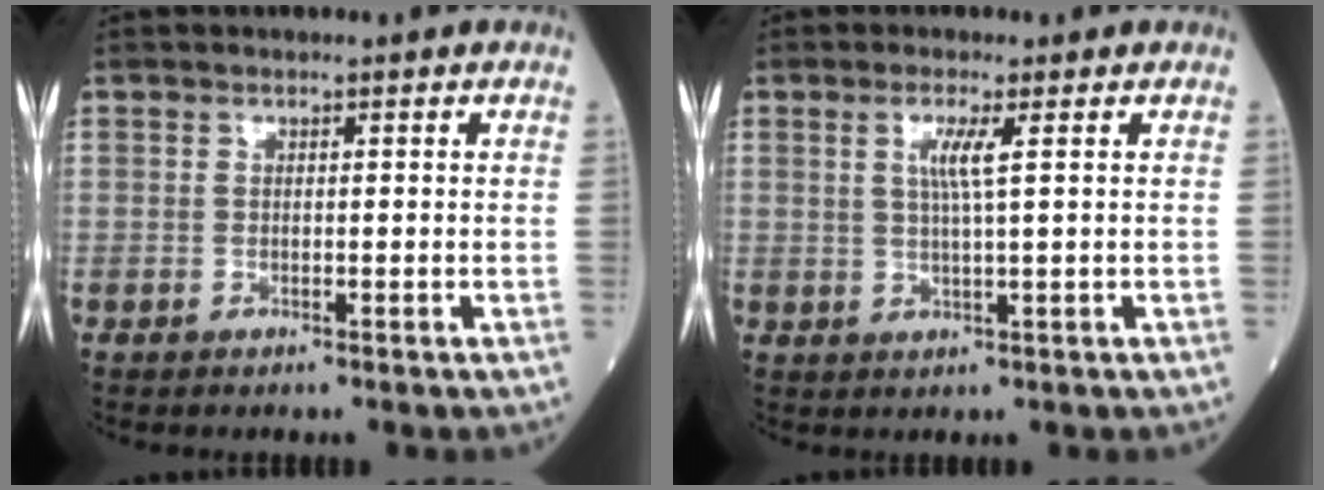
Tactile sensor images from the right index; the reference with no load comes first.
{"total": 3.5, "force": [1.1, -0.4, 3.3], "torque": [-0.068, -0.002, 0.019]}